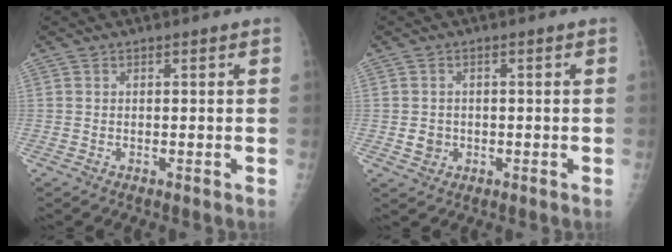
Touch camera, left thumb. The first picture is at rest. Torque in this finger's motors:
{"motor_torque": [-0.23, 0.12, 0.02, 0.00, 0.00]}